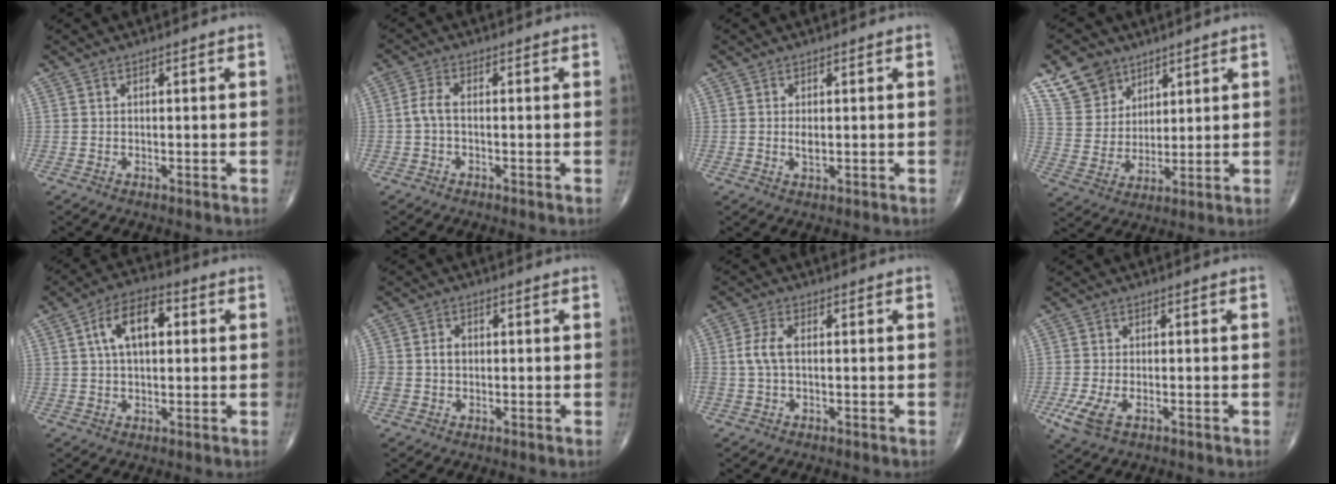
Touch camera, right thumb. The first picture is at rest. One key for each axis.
{"total": 2.8, "fx": -0.5, "fy": 1.2, "fz": 2.5, "tx": -0.057, "ty": 0.004, "tz": -0.017}
{"total": 1.7, "fx": 0.1, "fy": 0.8, "fz": 1.5, "tx": -0.026, "ty": -0.004, "tz": 0.003}
{"total": 10.2, "fx": 6.8, "fy": 7.2, "fz": 2.5, "tx": -0.021, "ty": -0.034, "tz": 0.139}
{"total": 9.8, "fx": 2.2, "fy": 5.2, "fz": 8.0, "tx": -0.130, "ty": 0.020, "tz": 0.031}
{"total": 4.0, "fx": -0.1, "fy": 3.2, "fz": 2.4, "tx": -0.048, "ty": 0.012, "tz": 0.000}
{"total": 4.0, "fx": -0.1, "fy": 2.1, "fz": 3.4, "tx": -0.089, "ty": 0.009, "tz": -0.004}
{"total": 5.3, "fx": -2.1, "fy": 2.6, "fz": 4.1, "tx": -0.099, "ty": -0.006, "tz": -0.036}